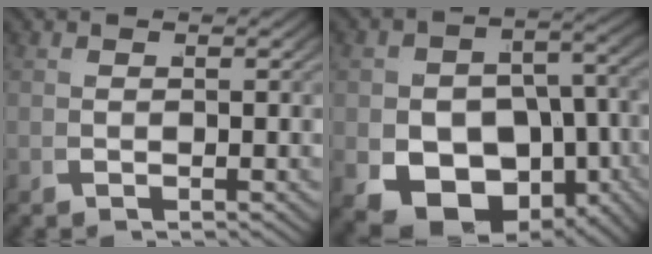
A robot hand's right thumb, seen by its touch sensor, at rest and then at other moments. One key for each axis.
{"total": 11.9, "fx": -4.3, "fy": 8.7, "fz": 7.0, "tx": -0.139, "ty": -0.056, "tz": -0.044}